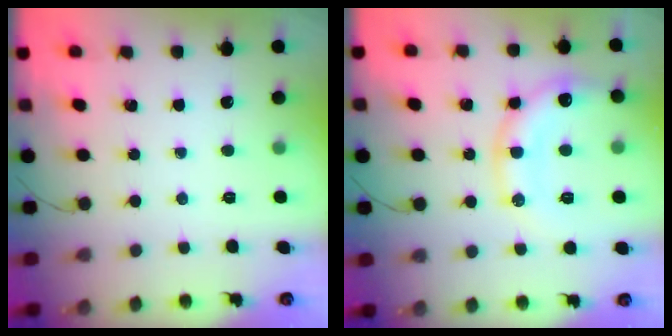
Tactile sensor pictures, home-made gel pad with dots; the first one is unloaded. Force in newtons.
{"total": 15.3, "press": 15.2, "slide": 1.9}